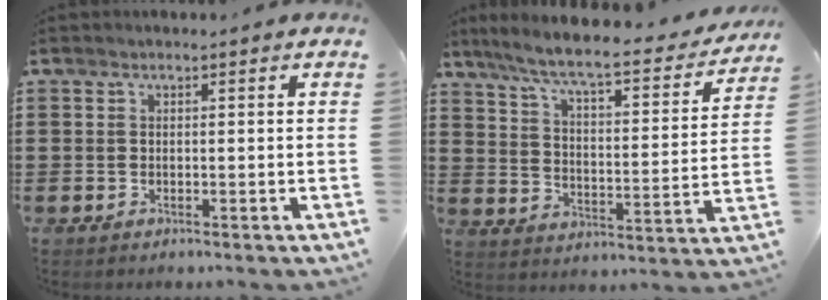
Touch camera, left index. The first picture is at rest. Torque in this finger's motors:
{"motor_torque": [2.14, 0.00, 0.47, 0.20]}